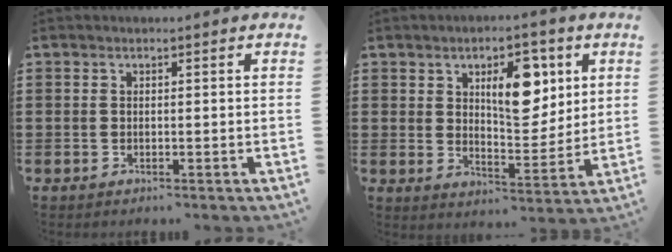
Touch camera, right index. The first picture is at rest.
{"total": 9.3, "force": [3.7, 4.8, 7.1], "torque": [-0.106, -0.001, 0.056]}